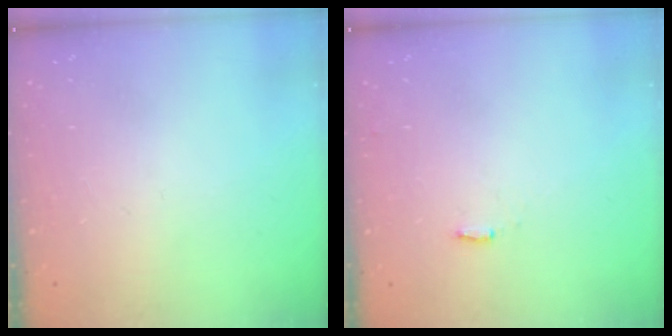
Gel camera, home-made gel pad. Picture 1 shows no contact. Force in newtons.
{"total": 2.1, "press": 2.0, "slide": 0.4}